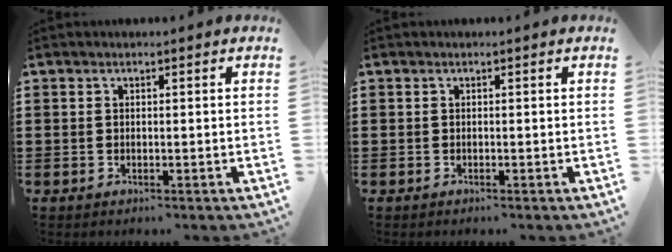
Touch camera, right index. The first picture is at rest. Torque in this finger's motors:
{"motor_torque": [0.14, -0.10, 0.00, 0.00]}